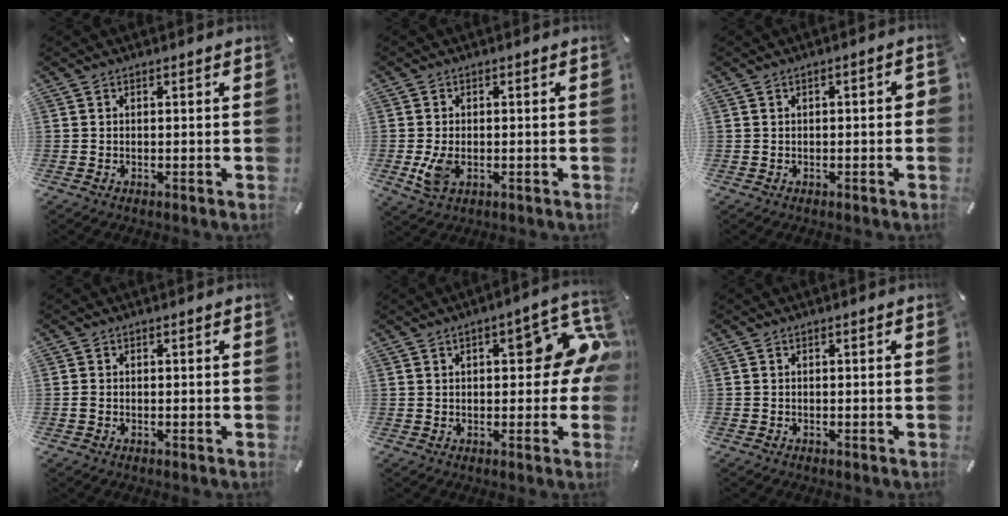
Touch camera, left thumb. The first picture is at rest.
{"total": 5.1, "force": [-1.0, 3.4, 3.7], "torque": [-0.080, -0.006, -0.021]}
{"total": 2.7, "force": [-0.5, 1.2, 2.4], "torque": [-0.039, 0.008, -0.008]}
{"total": 0.6, "force": [-0.2, 0.5, 0.3], "torque": [-0.006, 0.003, -0.005]}
{"total": 13.1, "force": [2.9, 5.6, 11.5], "torque": [-0.143, -0.006, 0.045]}
{"total": 0.0}